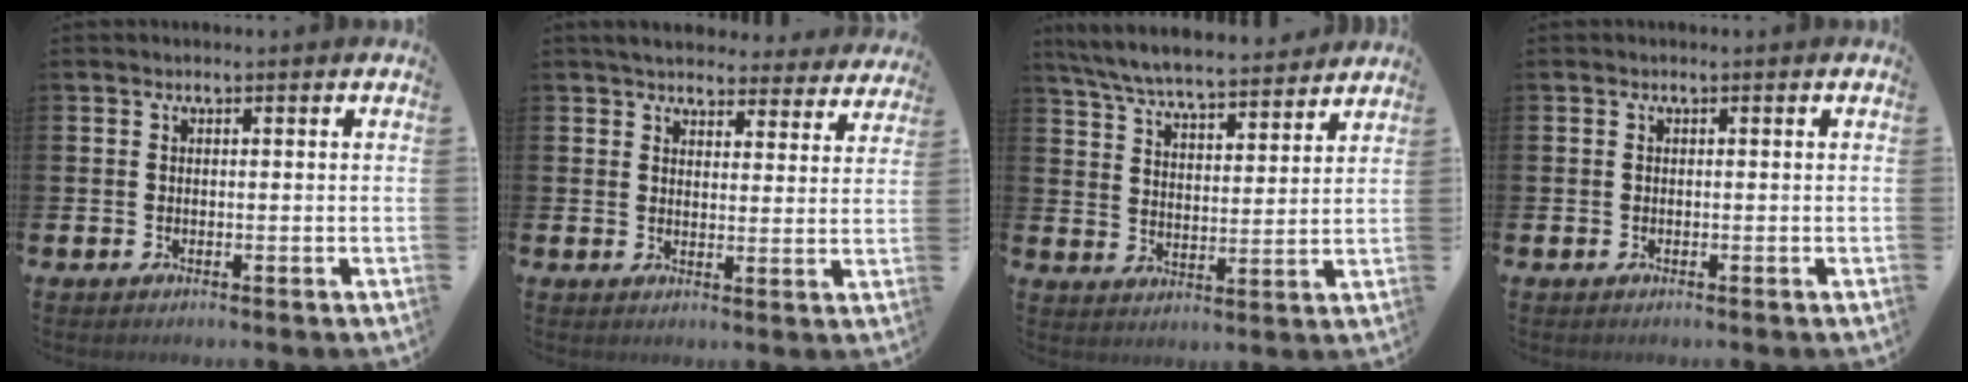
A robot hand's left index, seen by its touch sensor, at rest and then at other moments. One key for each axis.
{"total": 4.9, "fx": 4.6, "fy": 1.3, "fz": 0.7, "tx": -0.024, "ty": -0.029, "tz": 0.081}
{"total": 7.1, "fx": 6.8, "fy": 0.8, "fz": 2.0, "tx": -0.067, "ty": -0.045, "tz": 0.119}
{"total": 0.0}